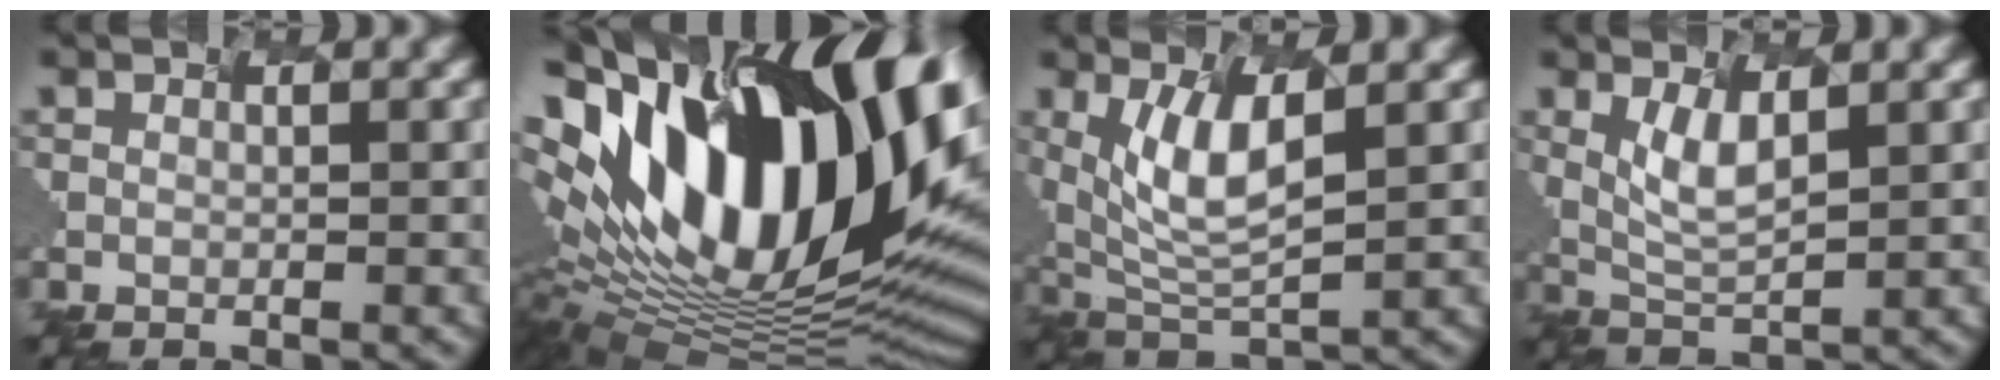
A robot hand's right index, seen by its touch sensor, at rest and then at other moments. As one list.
[{"total": 18.5, "force": [5.0, 9.3, 15.2], "torque": [-0.267, 0.014, 0.090]}, {"total": 5.1, "force": [1.0, 1.7, 4.7], "torque": [-0.116, -0.015, 0.038]}, {"total": 2.6, "force": [0.3, 0.7, 2.5], "torque": [-0.072, -0.008, 0.025]}]